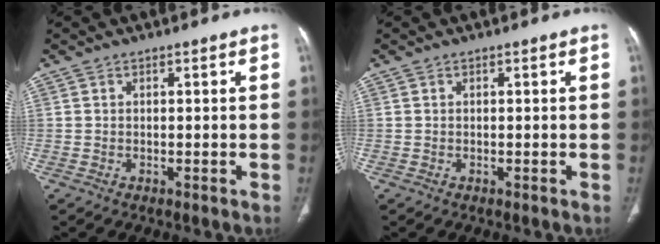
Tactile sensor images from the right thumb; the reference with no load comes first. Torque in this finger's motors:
{"motor_torque": [-0.37, 0.37, -0.22, 0.06, 0.00]}